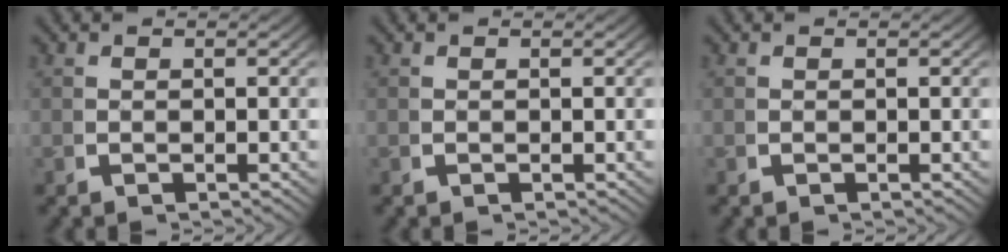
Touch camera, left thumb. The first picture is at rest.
{"total": 0.0}
{"total": 0.0}